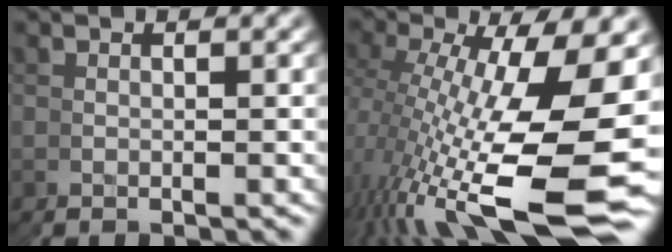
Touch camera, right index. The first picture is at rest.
{"total": 11.1, "force": [-1.9, 4.0, 10.2], "torque": [-0.176, -0.023, -0.004]}